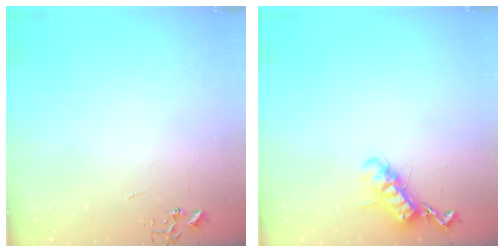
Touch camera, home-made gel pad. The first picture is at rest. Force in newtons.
{"total": 12.1, "press": 12.1, "slide": 0.4}